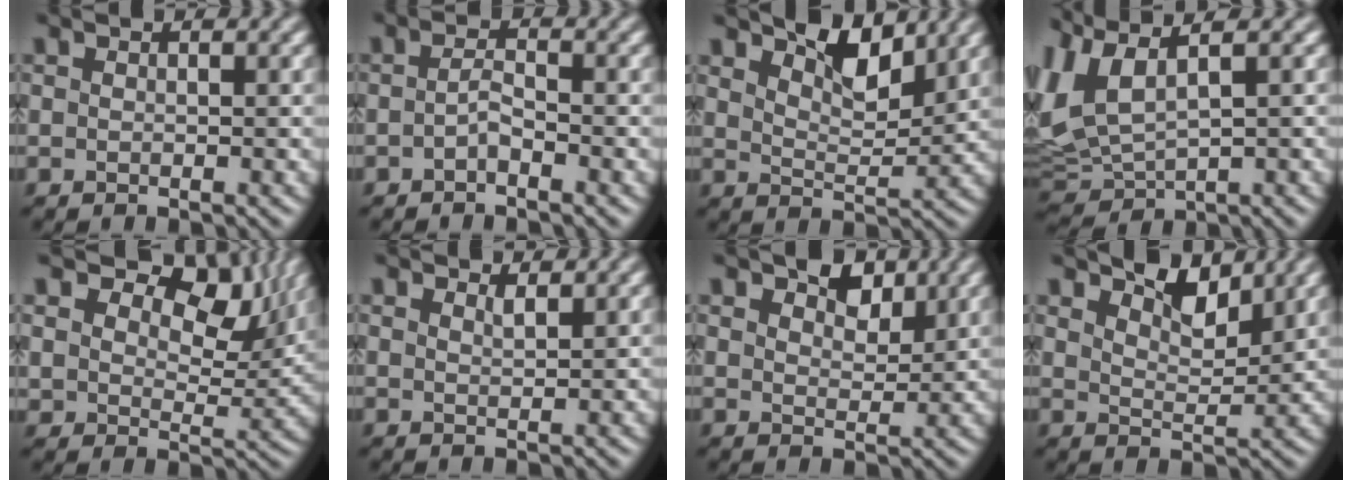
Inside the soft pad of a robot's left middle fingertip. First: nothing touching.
{"total": 1.1, "force": [-0.7, 0.3, 0.9], "torque": [-0.019, 0.008, -0.016]}
{"total": 4.6, "force": [3.7, 1.4, 2.4], "torque": [-0.041, 0.005, 0.061]}
{"total": 6.0, "force": [2.8, 2.7, 4.6], "torque": [-0.113, 0.013, 0.053]}
{"total": 8.6, "force": [5.5, 4.7, 4.6], "torque": [-0.078, 0.007, 0.089]}
{"total": 1.1, "force": [1.1, 0.0, 0.1], "torque": [0.001, 0.005, 0.020]}
{"total": 3.9, "force": [2.9, 1.9, 1.8], "torque": [-0.023, 0.010, 0.029]}
{"total": 3.8, "force": [3.2, 1.0, 1.7], "torque": [-0.032, 0.004, 0.053]}